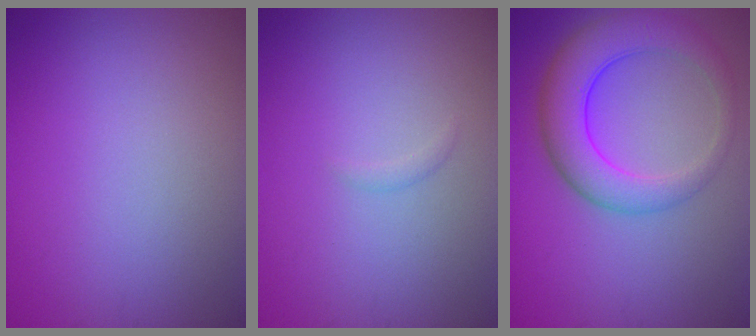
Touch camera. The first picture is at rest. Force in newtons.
{"total": 0.5, "press": 0.5, "slide": 0.0}
{"total": 6.5, "press": 6.5, "slide": 0.2}